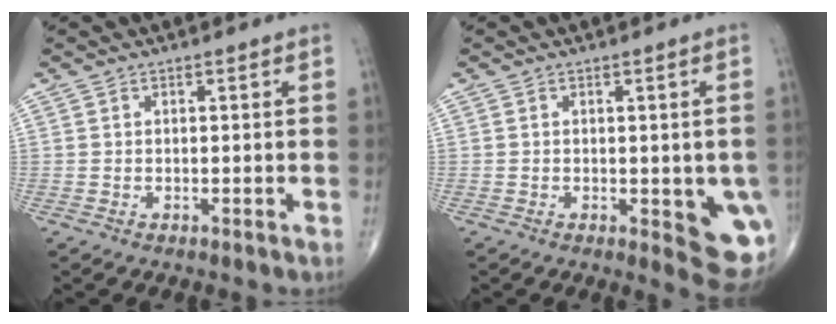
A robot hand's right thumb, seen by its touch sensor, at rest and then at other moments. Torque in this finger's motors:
{"motor_torque": [1.13, 2.29, 1.33, -0.34, 0.26]}